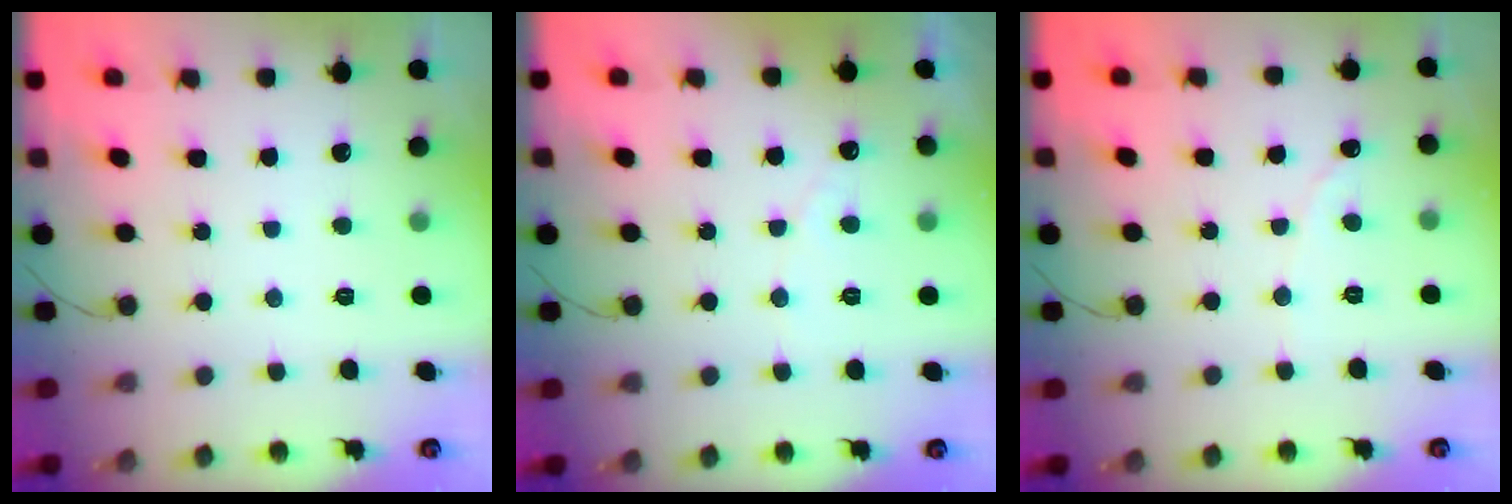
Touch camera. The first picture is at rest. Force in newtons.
{"total": 2.7, "press": 2.7, "slide": 0.0}
{"total": 0.0}